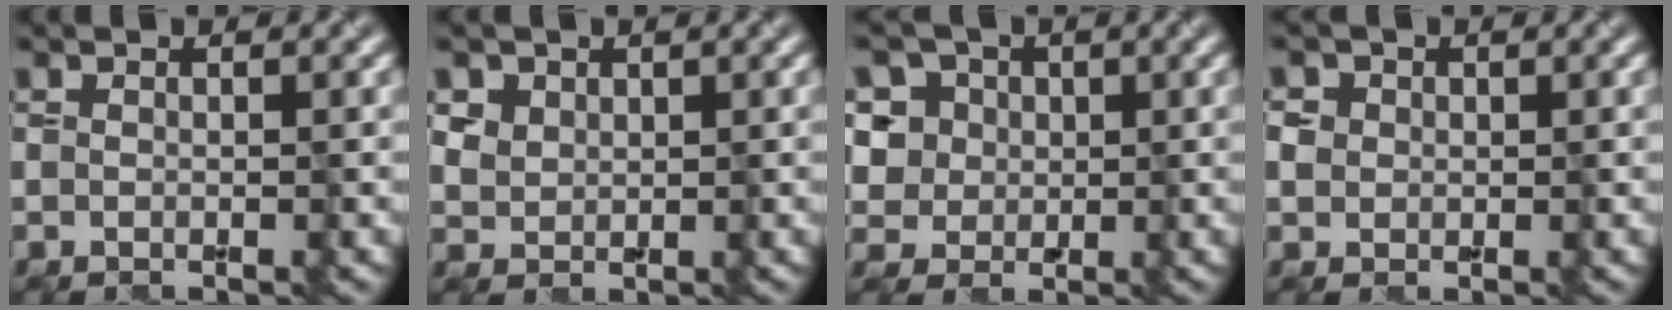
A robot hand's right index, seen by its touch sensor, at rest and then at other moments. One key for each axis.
{"total": 2.7, "fx": 1.6, "fy": 2.0, "fz": 0.9, "tx": -0.035, "ty": 0.000, "tz": 0.045}
{"total": 8.1, "fx": 3.5, "fy": 6.6, "fz": 3.2, "tx": -0.061, "ty": 0.020, "tz": 0.035}
{"total": 2.2, "fx": 0.7, "fy": 2.0, "fz": 0.7, "tx": -0.013, "ty": 0.011, "tz": 0.012}